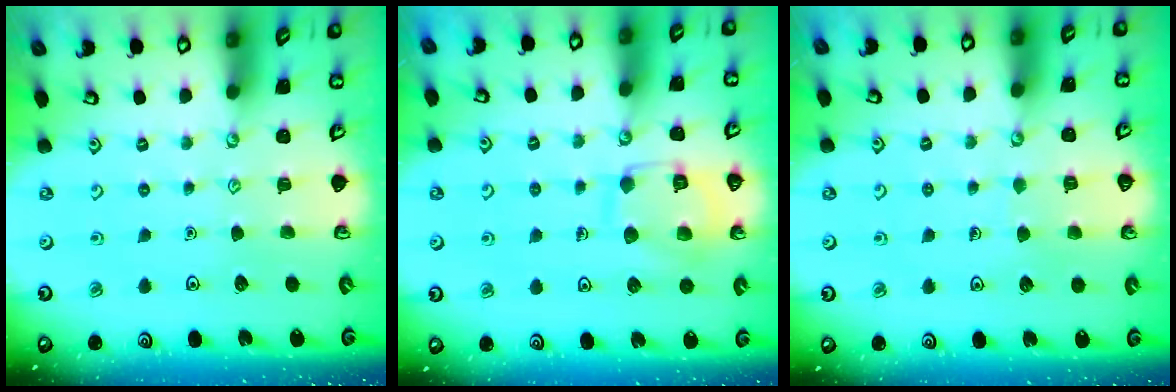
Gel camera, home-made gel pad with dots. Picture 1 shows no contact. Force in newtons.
{"total": 11.2, "press": 11.2, "slide": 0.6}
{"total": 4.5, "press": 4.5, "slide": 0.4}